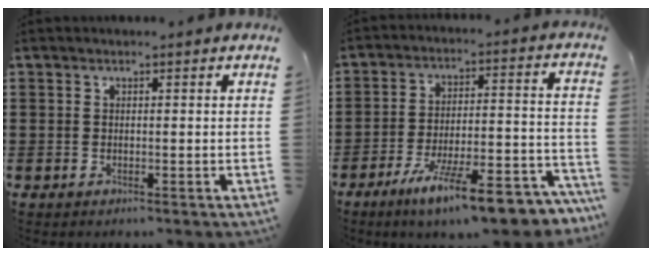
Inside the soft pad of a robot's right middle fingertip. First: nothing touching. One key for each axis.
{"total": 12.8, "fx": -9.6, "fy": 1.6, "fz": 8.2, "tx": -0.132, "ty": 0.023, "tz": -0.169}